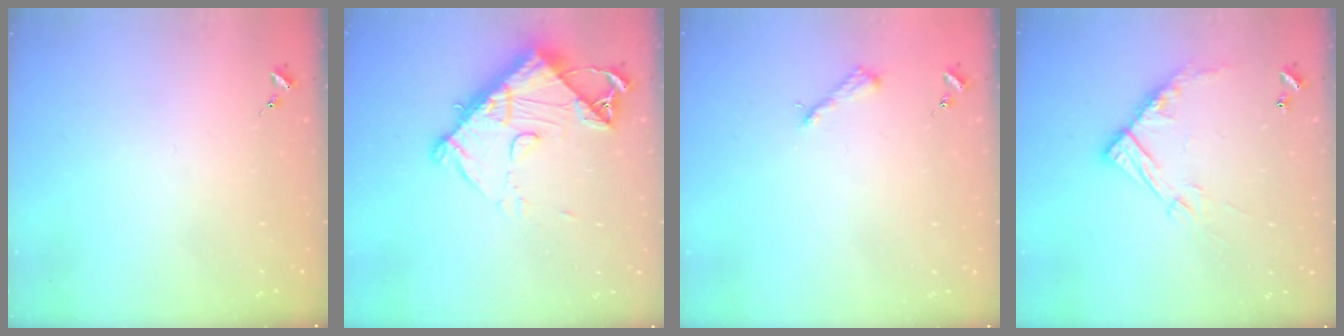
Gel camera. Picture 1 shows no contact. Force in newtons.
{"total": 15.0, "press": 14.9, "slide": 1.7}
{"total": 4.0, "press": 4.0, "slide": 0.5}
{"total": 15.4, "press": 15.3, "slide": 1.3}